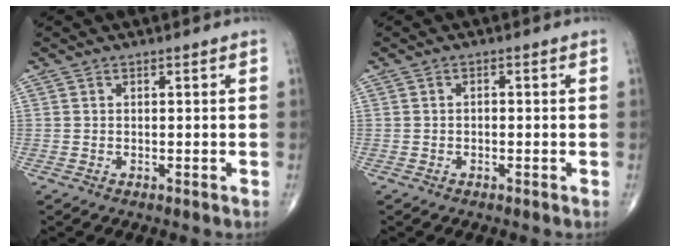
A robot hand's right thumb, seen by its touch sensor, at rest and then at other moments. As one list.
[{"total": 0.8, "force": [-0.2, 0.5, 0.6], "torque": [-0.006, 0.003, -0.005]}]